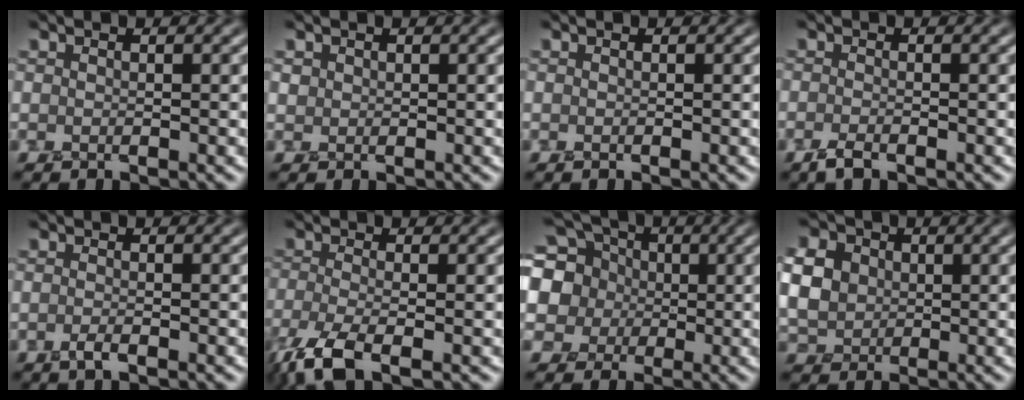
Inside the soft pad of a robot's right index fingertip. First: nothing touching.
{"total": 0.6, "force": [0.2, 0.5, -0.3], "torque": [0.005, 0.005, 0.007]}
{"total": 0.0}
{"total": 1.2, "force": [-1.0, 0.3, 0.7], "torque": [-0.010, 0.000, -0.024]}
{"total": 0.9, "force": [-0.4, 0.3, 0.7], "torque": [-0.013, 0.001, -0.011]}
{"total": 4.8, "force": [-2.9, 1.6, 3.4], "torque": [-0.075, -0.007, -0.065]}
{"total": 10.2, "force": [2.8, 9.2, 3.5], "torque": [-0.086, 0.047, 0.032]}
{"total": 4.7, "force": [1.2, 4.2, 1.8], "torque": [-0.070, 0.023, 0.026]}